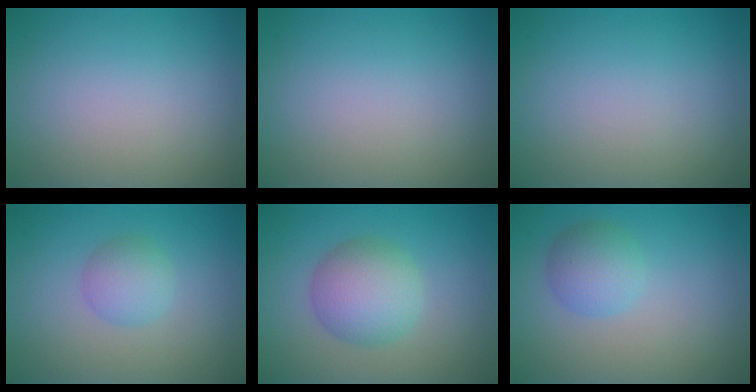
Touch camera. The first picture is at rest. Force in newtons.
{"total": 0.0}
{"total": 0.0}
{"total": 2.3, "press": 2.3, "slide": 0.1}
{"total": 4.8, "press": 4.8, "slide": 0.1}
{"total": 2.8, "press": 2.8, "slide": 0.1}